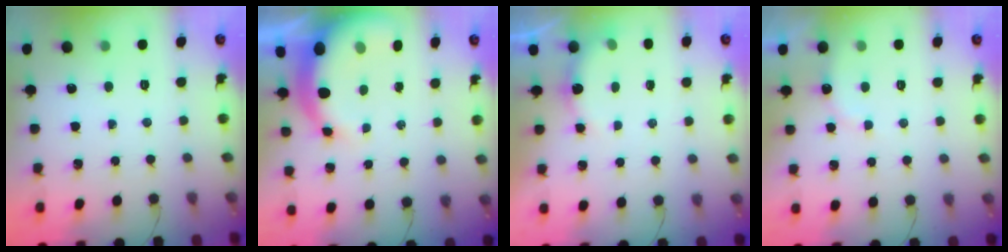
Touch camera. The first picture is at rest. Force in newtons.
{"total": 8.6, "press": 8.5, "slide": 1.6}
{"total": 3.9, "press": 3.9, "slide": 0.3}
{"total": 7.1, "press": 7.1, "slide": 0.9}